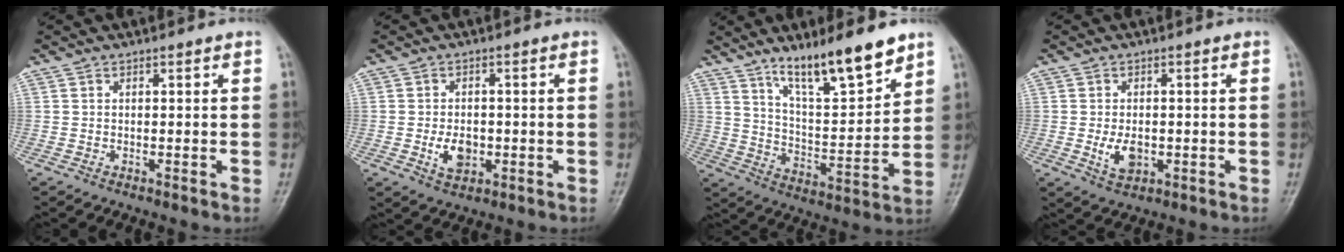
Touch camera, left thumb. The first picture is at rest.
{"total": 4.9, "force": [-1.0, 3.3, 3.4], "torque": [-0.049, -0.001, -0.013]}
{"total": 14.3, "force": [10.5, 2.8, 9.4], "torque": [-0.139, -0.068, 0.186]}
{"total": 4.4, "force": [-0.8, 2.8, 3.4], "torque": [-0.055, -0.005, -0.006]}